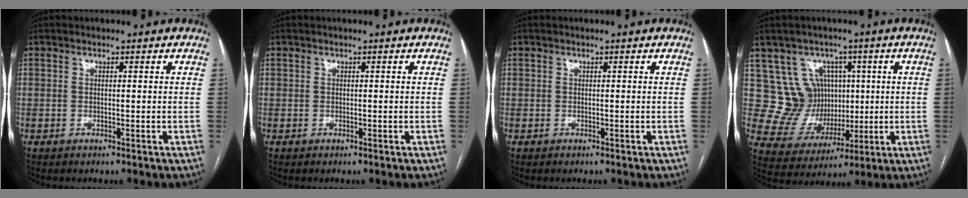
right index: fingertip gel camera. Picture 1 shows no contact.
{"total": 0.0}
{"total": 0.0}
{"total": 10.1, "force": [2.9, 9.2, 2.7], "torque": [-0.056, 0.036, 0.072]}